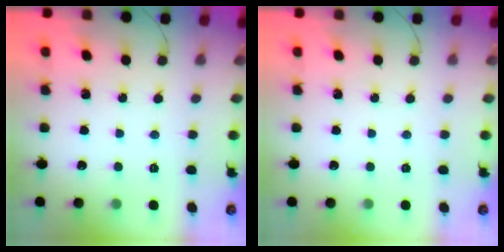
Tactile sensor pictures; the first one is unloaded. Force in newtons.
{"total": 0.0}